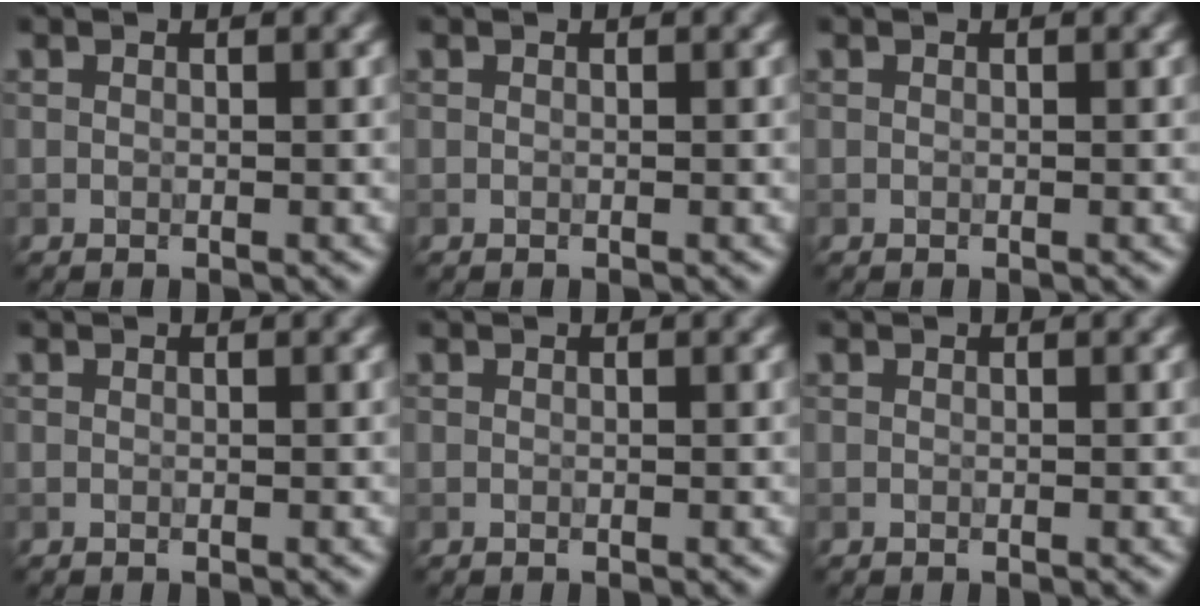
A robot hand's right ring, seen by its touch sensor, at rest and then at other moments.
{"total": 0.0}
{"total": 0.0}
{"total": 0.0}
{"total": 0.0}
{"total": 0.0}